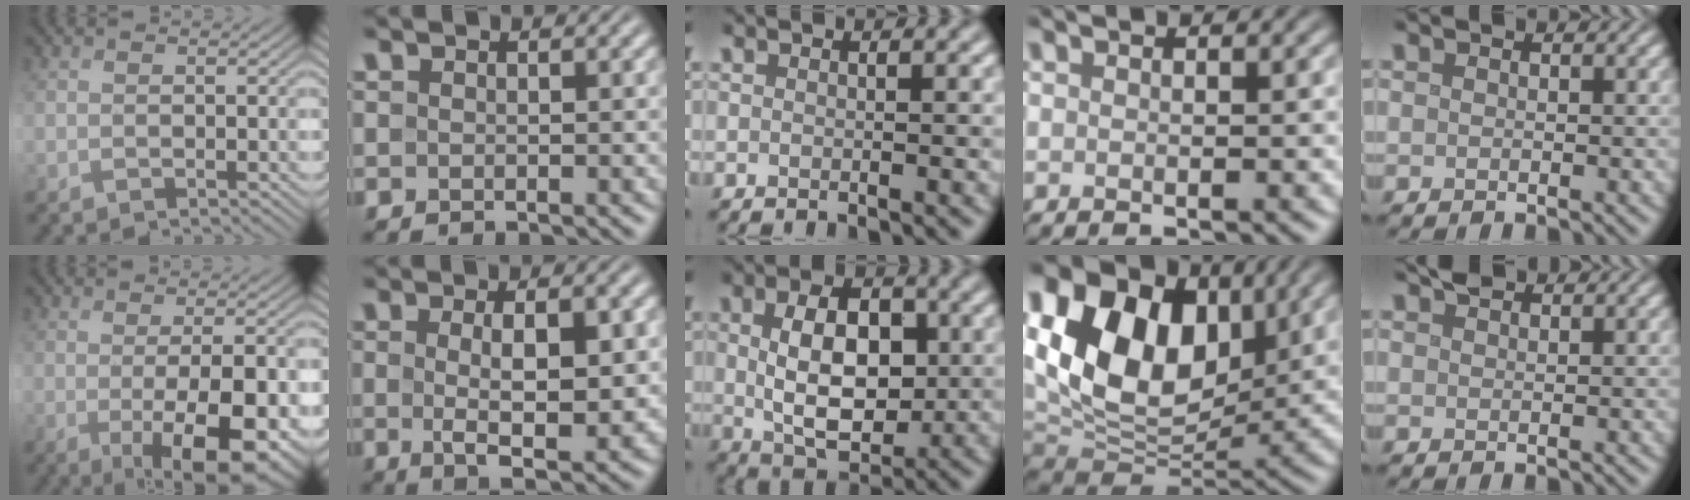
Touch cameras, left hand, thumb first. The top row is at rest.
{"thumb": {"total": 10.4, "force": [-1.9, 3.5, 9.6], "torque": [-0.118, -0.012, -0.016]}, "index": {"total": 6.9, "force": [0.3, 2.3, 6.5], "torque": [-0.105, -0.008, 0.010]}, "middle": {"total": 7.6, "force": [0.6, 4.6, 6.0], "torque": [-0.103, 0.000, 0.010]}, "ring": {"total": 15.2, "force": [5.6, 10.1, 9.9], "torque": [-0.204, 0.026, 0.102]}, "little": {"total": 1.4, "force": [1.3, 0.3, 0.4], "torque": [-0.009, 0.006, 0.025]}}